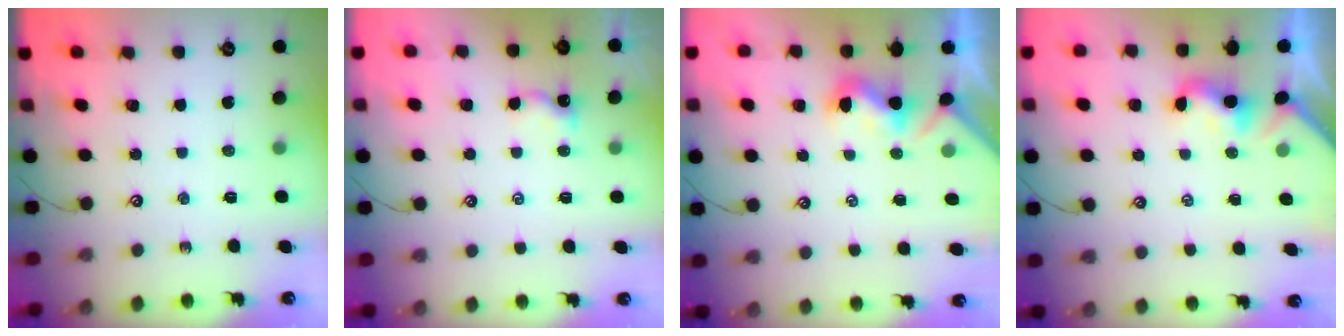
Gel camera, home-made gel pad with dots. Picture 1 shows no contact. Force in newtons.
{"total": 3.3, "press": 3.3, "slide": 0.0}
{"total": 1.0, "press": 0.8, "slide": 0.6}
{"total": 1.9, "press": 1.8, "slide": 0.6}